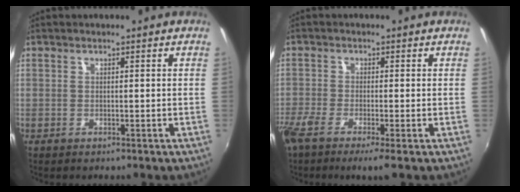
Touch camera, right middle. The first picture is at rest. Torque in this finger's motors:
{"motor_torque": [1.07, -1.06, 0.25, 0.21]}